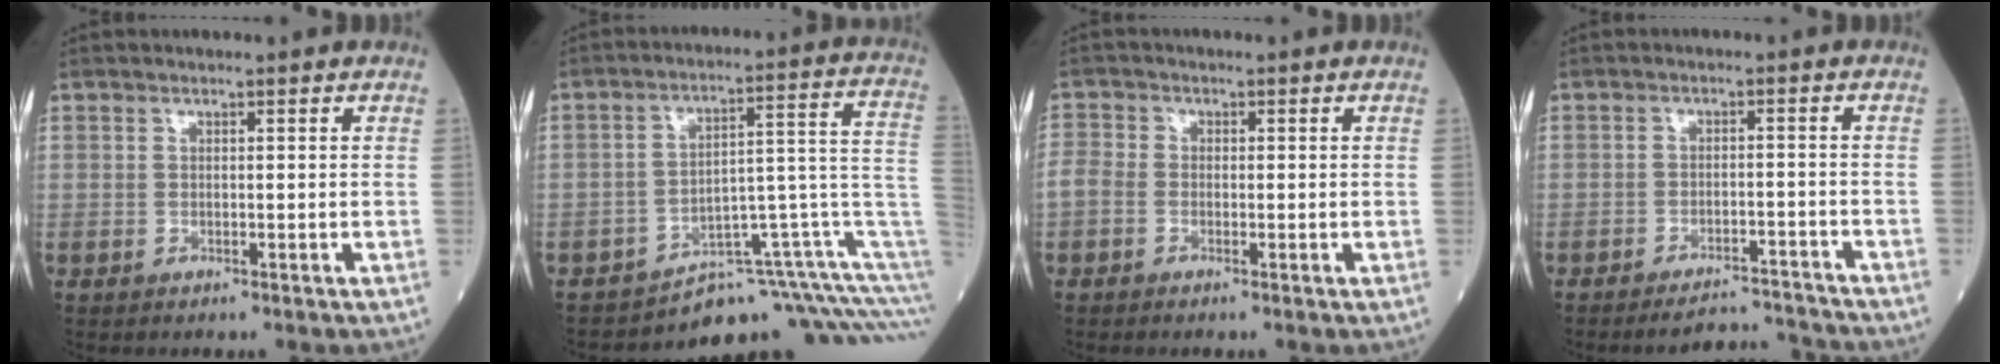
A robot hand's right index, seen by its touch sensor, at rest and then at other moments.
{"total": 10.9, "force": [-9.4, 0.9, 5.4], "torque": [-0.042, 0.099, -0.126]}
{"total": 2.3, "force": [-0.9, 1.6, 1.4], "torque": [-0.040, 0.003, -0.024]}
{"total": 5.6, "force": [-5.6, -0.4, -0.2], "torque": [0.009, 0.006, -0.088]}